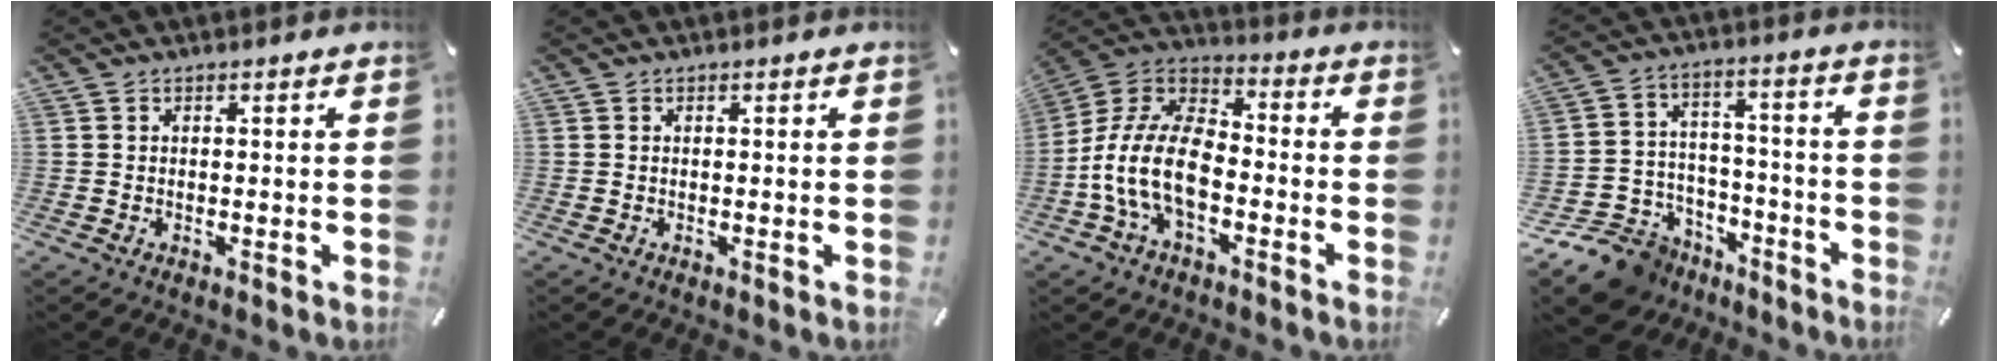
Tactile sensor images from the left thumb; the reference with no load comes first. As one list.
[{"total": 0.0}, {"total": 14.2, "force": [-6.0, 8.2, 10.0], "torque": [-0.220, 0.019, -0.117]}, {"total": 14.0, "force": [-9.9, 9.0, 4.3], "torque": [-0.075, 0.065, -0.167]}]